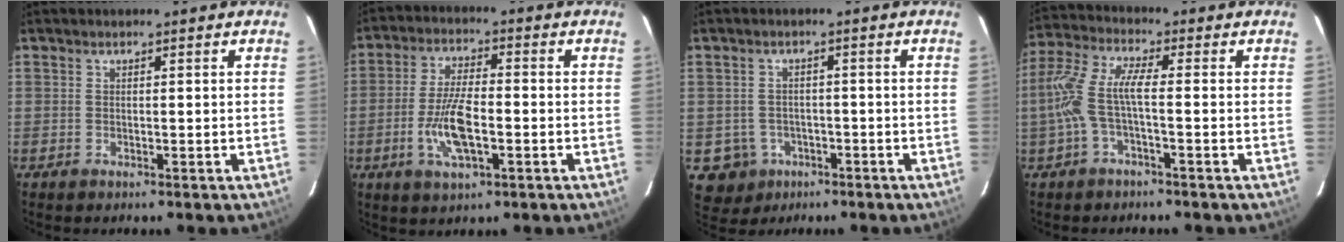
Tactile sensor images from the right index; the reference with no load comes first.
{"total": 9.4, "force": [-2.7, 3.2, 8.3], "torque": [-0.171, -0.004, -0.052]}
{"total": 6.3, "force": [-2.4, 5.8, 0.9], "torque": [-0.031, 0.019, -0.027]}
{"total": 7.9, "force": [-1.9, 1.6, 7.5], "torque": [-0.175, 0.007, -0.036]}